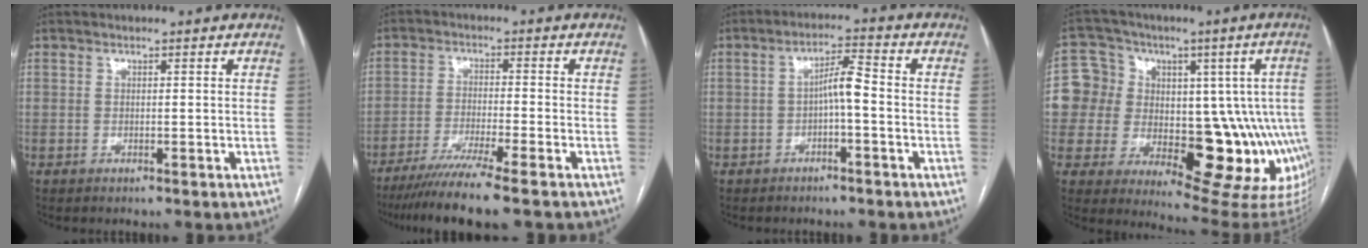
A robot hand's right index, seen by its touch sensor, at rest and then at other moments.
{"total": 9.8, "force": [-7.6, -1.2, 6.1], "torque": [-0.093, -0.030, -0.124]}
{"total": 4.2, "force": [-0.9, 0.6, 4.1], "torque": [-0.070, 0.017, -0.013]}
{"total": 18.0, "force": [-1.7, 12.1, 13.2], "torque": [-0.152, 0.049, -0.005]}